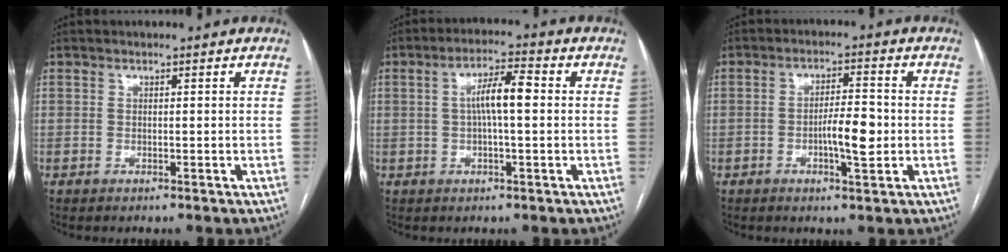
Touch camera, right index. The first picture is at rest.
{"total": 6.1, "force": [0.5, 1.0, 6.0], "torque": [-0.112, 0.017, 0.007]}
{"total": 5.8, "force": [-1.1, 1.3, 5.6], "torque": [-0.097, 0.002, -0.017]}